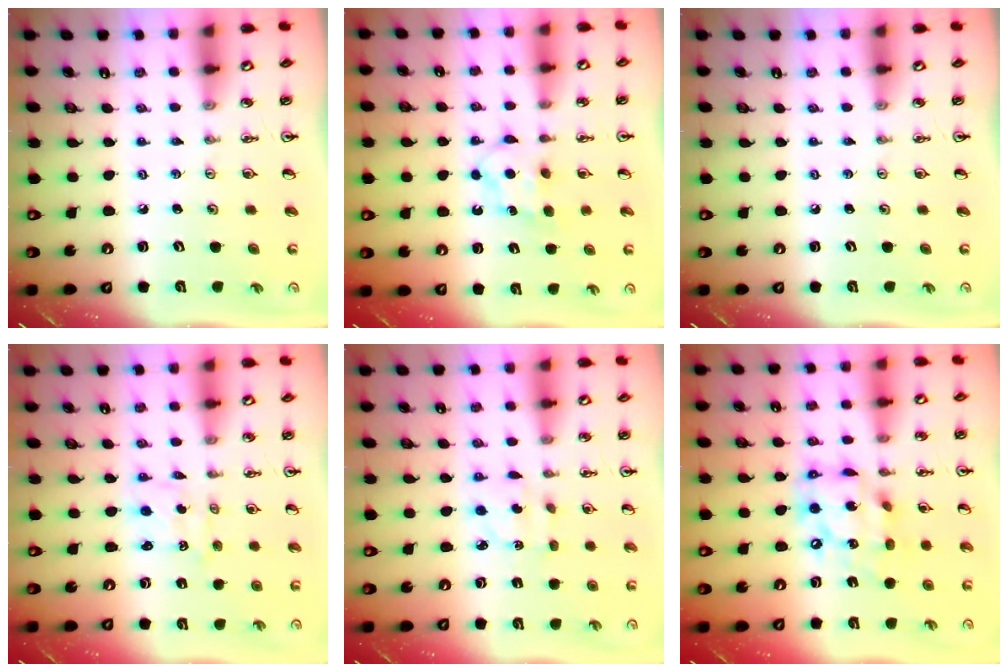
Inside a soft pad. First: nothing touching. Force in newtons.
{"total": 6.4, "press": 6.3, "slide": 0.6}
{"total": 0.0}
{"total": 0.0}
{"total": 2.4, "press": 2.3, "slide": 0.5}
{"total": 14.3, "press": 14.2, "slide": 1.7}